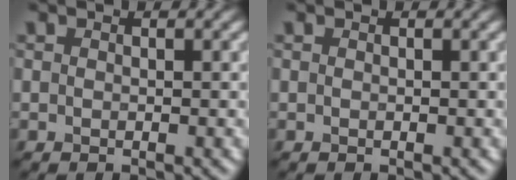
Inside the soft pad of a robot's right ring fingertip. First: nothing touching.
{"total": 0.0}